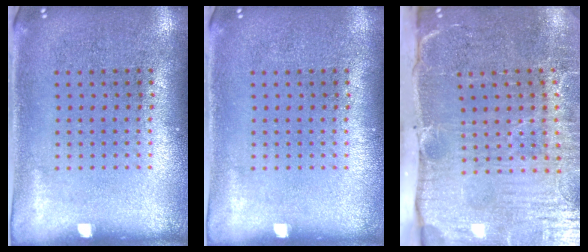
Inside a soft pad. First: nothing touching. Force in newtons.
{"total": 0.0}
{"total": 5.4, "press": 4.5, "slide": 3.1}